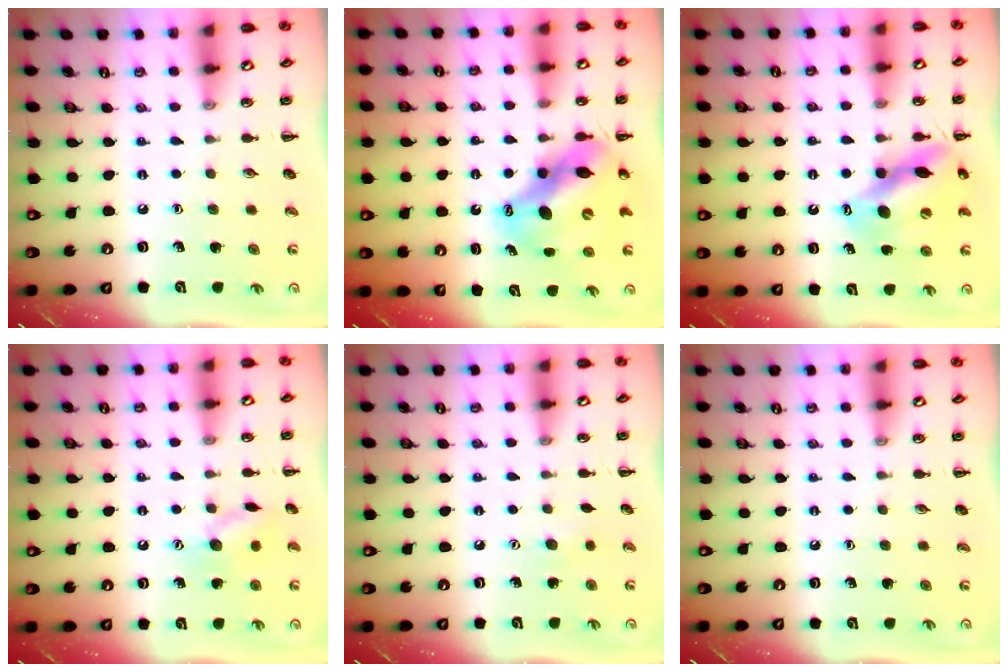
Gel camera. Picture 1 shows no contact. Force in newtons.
{"total": 13.5, "press": 13.1, "slide": 3.5}
{"total": 12.8, "press": 12.2, "slide": 3.8}
{"total": 9.1, "press": 9.1, "slide": 0.7}
{"total": 2.9, "press": 2.8, "slide": 0.7}
{"total": 0.0}